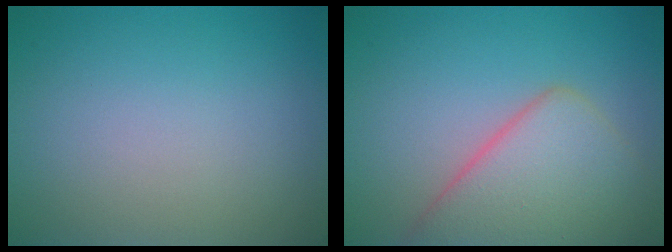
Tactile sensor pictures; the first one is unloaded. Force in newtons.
{"total": 6.7, "press": 6.7, "slide": 0.4}